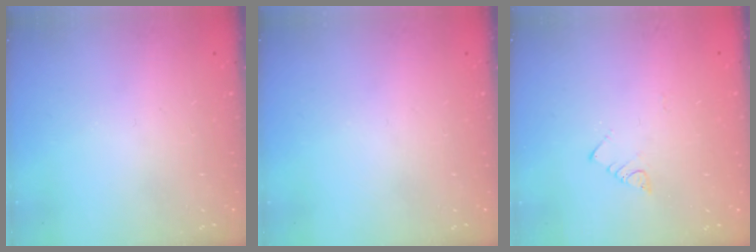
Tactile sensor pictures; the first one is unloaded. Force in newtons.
{"total": 0.0}
{"total": 3.2, "press": 3.2, "slide": 0.2}